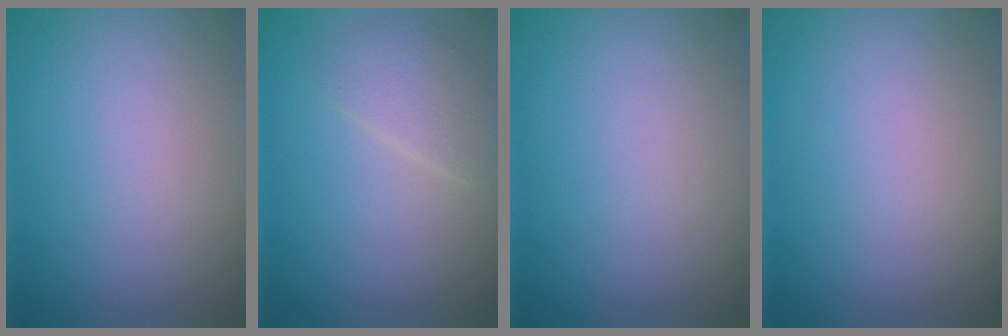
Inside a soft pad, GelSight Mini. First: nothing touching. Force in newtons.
{"total": 2.2, "press": 2.2, "slide": 0.1}
{"total": 0.0}
{"total": 0.0}